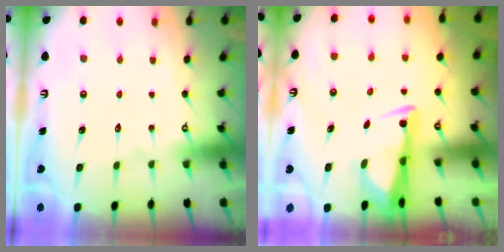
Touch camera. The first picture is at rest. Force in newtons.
{"total": 2.9, "press": 2.8, "slide": 0.9}